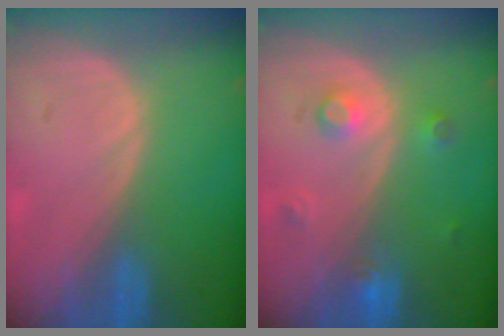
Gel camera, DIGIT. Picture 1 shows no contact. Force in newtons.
{"total": 3.4, "press": 3.0, "slide": 1.6}